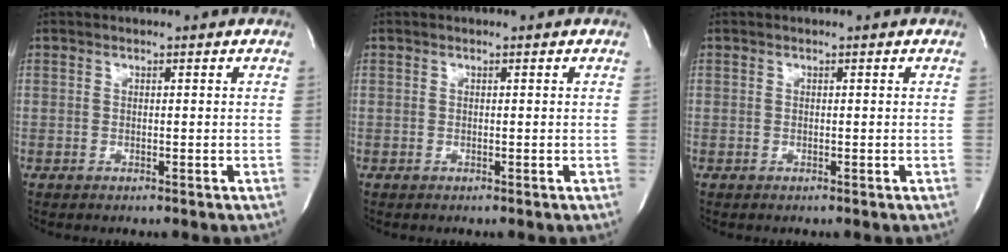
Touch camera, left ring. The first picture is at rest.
{"total": 0.0}
{"total": 0.0}